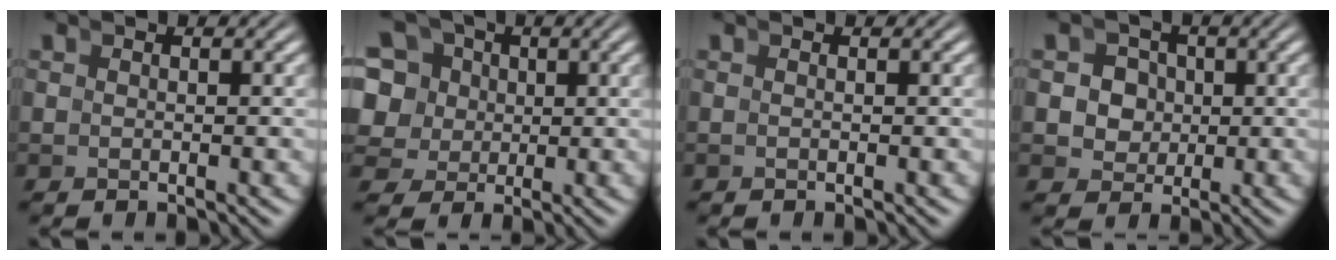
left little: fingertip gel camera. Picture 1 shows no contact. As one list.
[{"total": 12.2, "force": [2.0, 10.8, 5.4], "torque": [-0.126, -0.025, 0.029]}, {"total": 0.0}, {"total": 6.9, "force": [0.3, 6.5, 2.4], "torque": [-0.057, -0.018, 0.002]}]